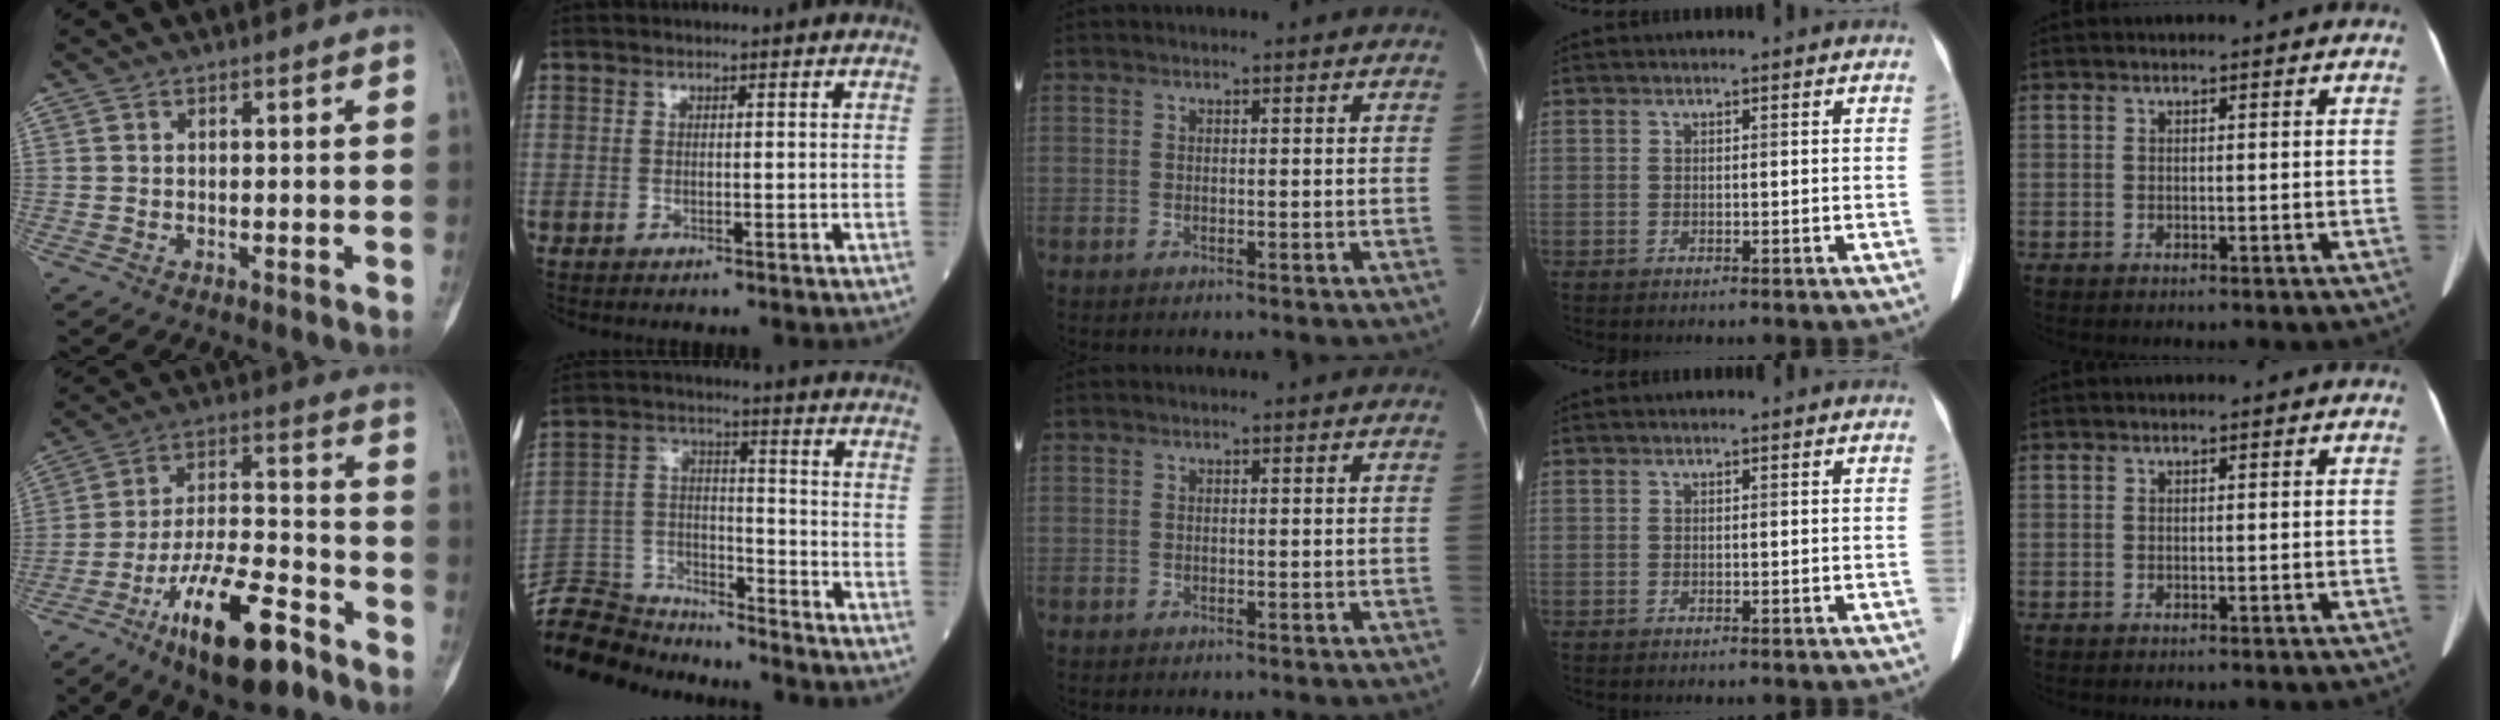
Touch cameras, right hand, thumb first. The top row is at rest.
{"thumb": {"total": 17.9, "force": [-10.8, 5.9, 13.0], "torque": [-0.220, 0.071, -0.186]}, "index": {"total": 14.6, "force": [-14.5, 1.7, 1.2], "torque": [-0.025, 0.025, -0.260]}}